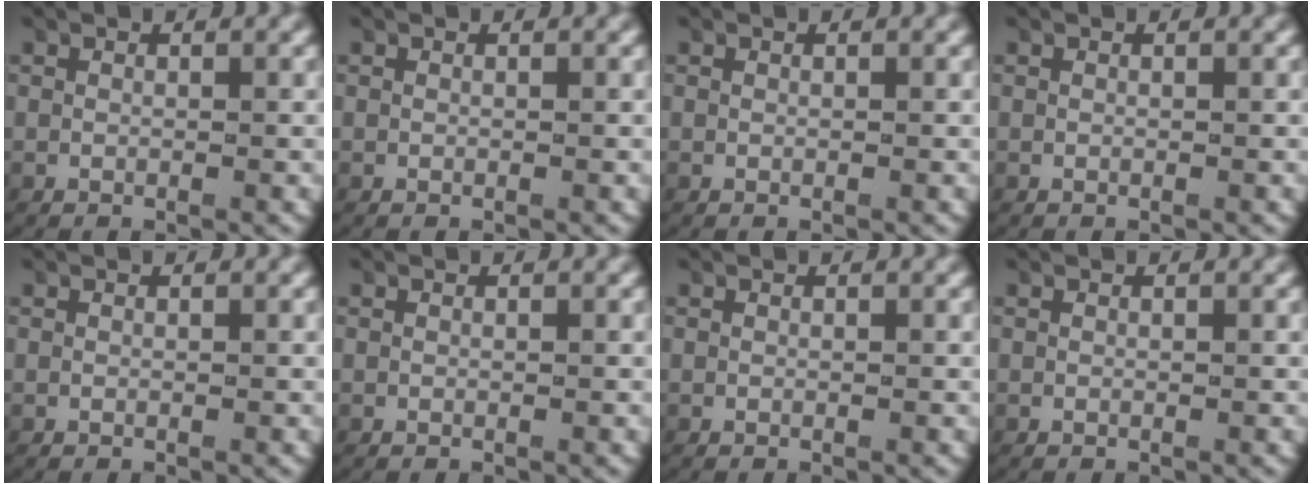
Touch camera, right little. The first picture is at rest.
{"total": 0.0}
{"total": 0.0}
{"total": 0.0}
{"total": 0.0}
{"total": 0.0}
{"total": 0.0}
{"total": 0.0}